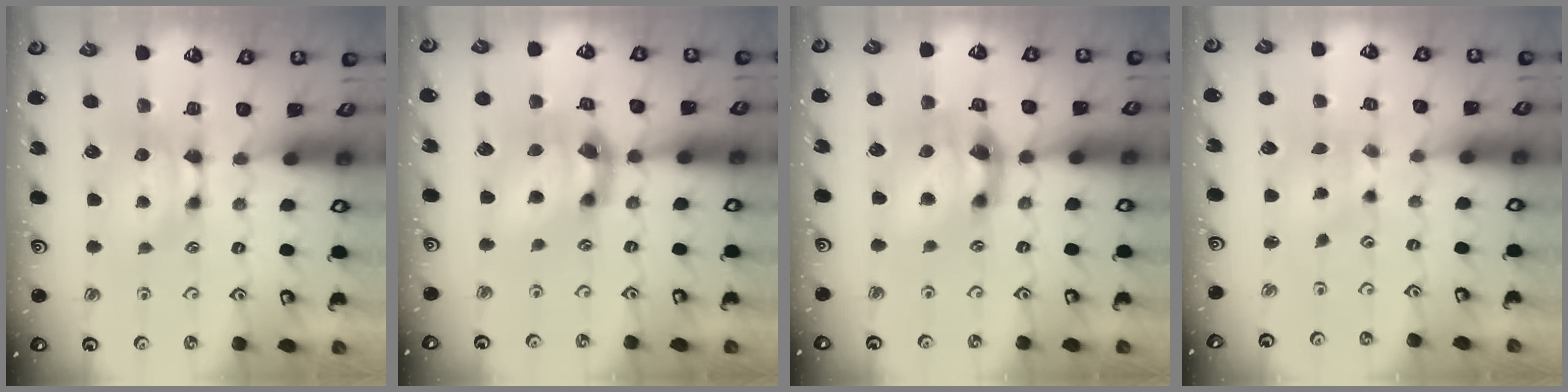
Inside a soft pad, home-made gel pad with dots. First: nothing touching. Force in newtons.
{"total": 6.8, "press": 6.3, "slide": 2.4}
{"total": 5.3, "press": 4.8, "slide": 2.2}
{"total": 2.7, "press": 2.4, "slide": 1.1}